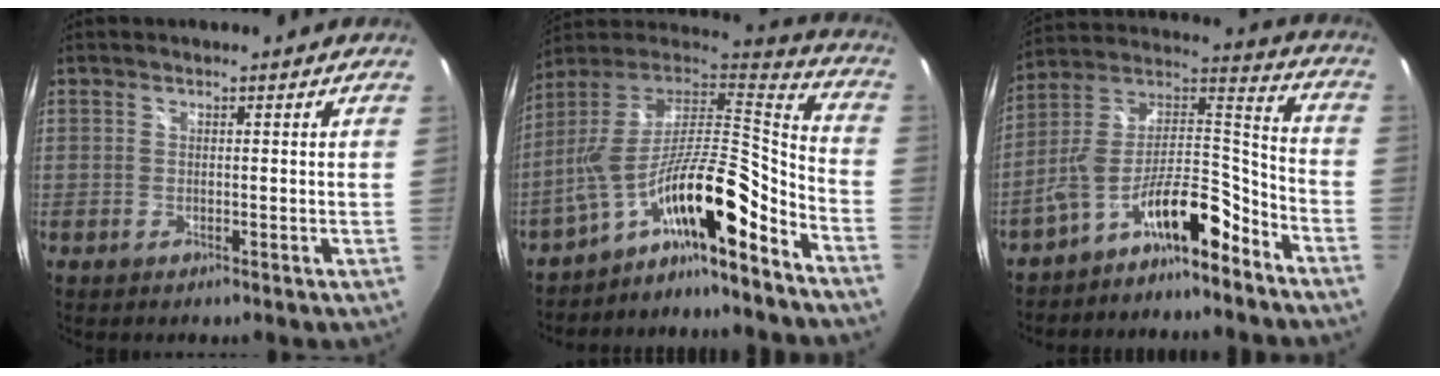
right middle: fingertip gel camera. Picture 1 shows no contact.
{"total": 17.5, "force": [-10.4, 3.5, 13.7], "torque": [-0.222, -0.012, -0.196]}
{"total": 12.9, "force": [-8.4, 4.1, 8.9], "torque": [-0.168, 0.030, -0.150]}